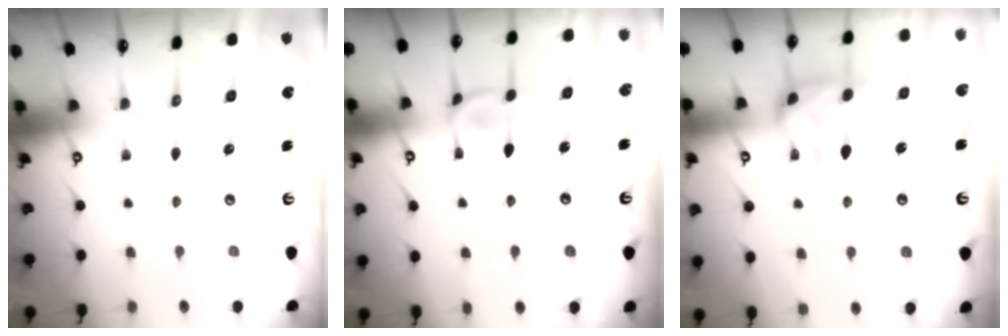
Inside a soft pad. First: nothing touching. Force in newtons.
{"total": 1.9, "press": 1.8, "slide": 0.7}
{"total": 5.5, "press": 5.2, "slide": 1.6}